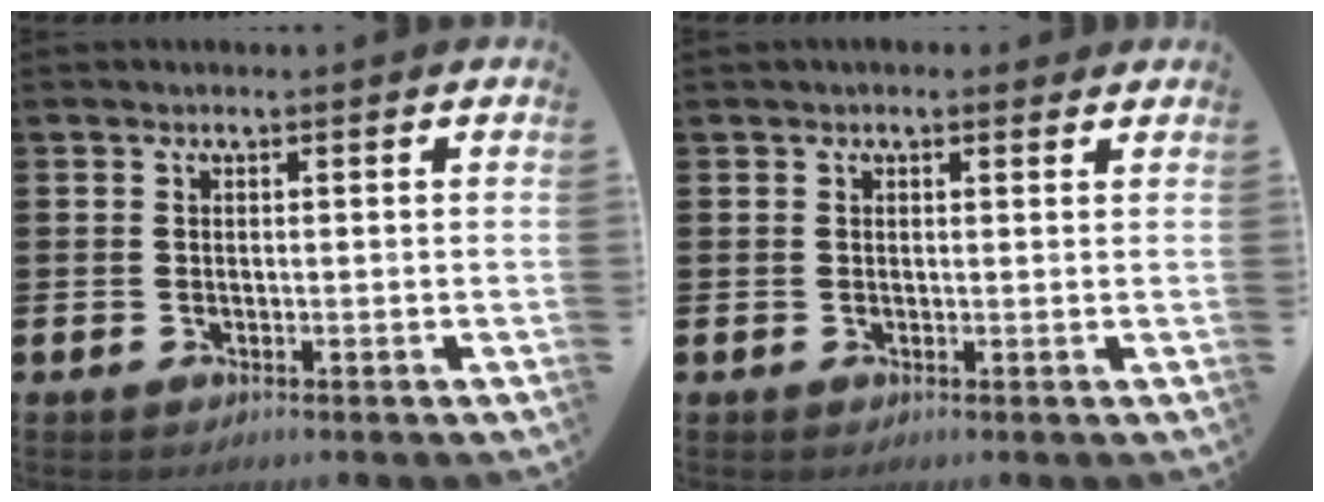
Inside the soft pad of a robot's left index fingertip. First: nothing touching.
{"total": 1.0, "force": [0.8, 0.5, 0.3], "torque": [0.001, 0.005, 0.013]}